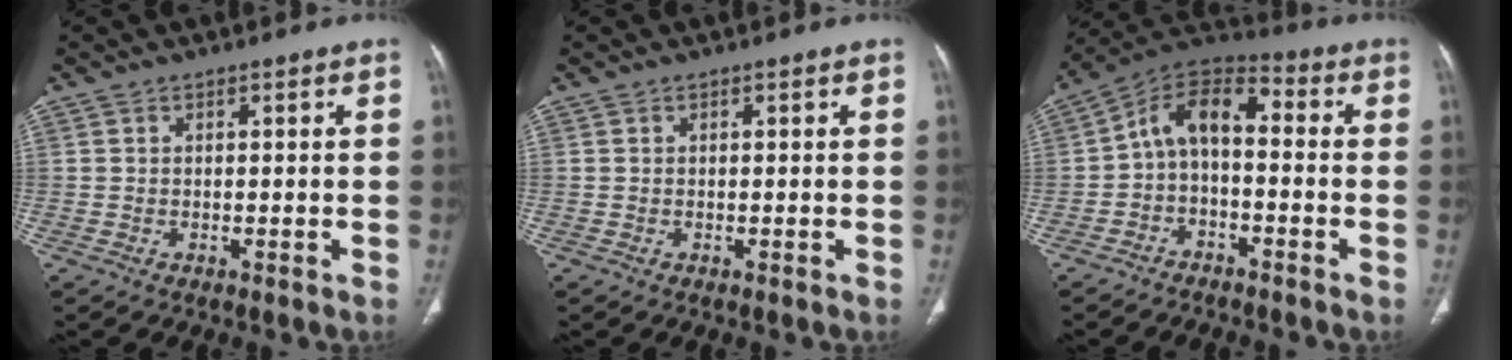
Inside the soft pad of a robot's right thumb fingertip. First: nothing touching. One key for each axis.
{"total": 0.0}
{"total": 9.9, "fx": -1.5, "fy": 5.9, "fz": 7.9, "tx": -0.124, "ty": 0.057, "tz": -0.042}